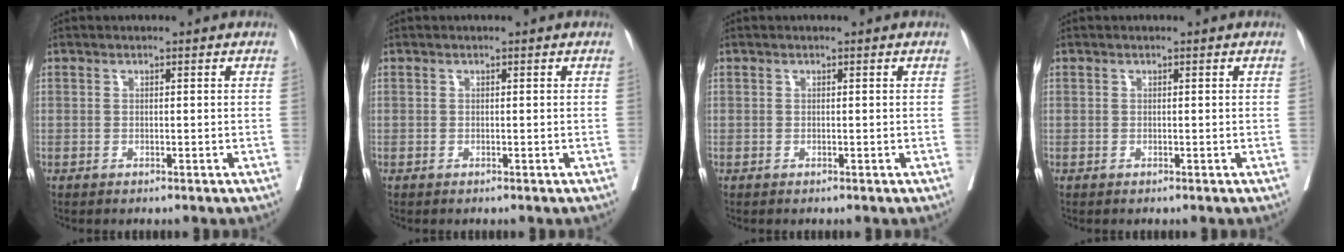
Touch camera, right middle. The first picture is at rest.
{"total": 0.0}
{"total": 0.0}
{"total": 0.0}